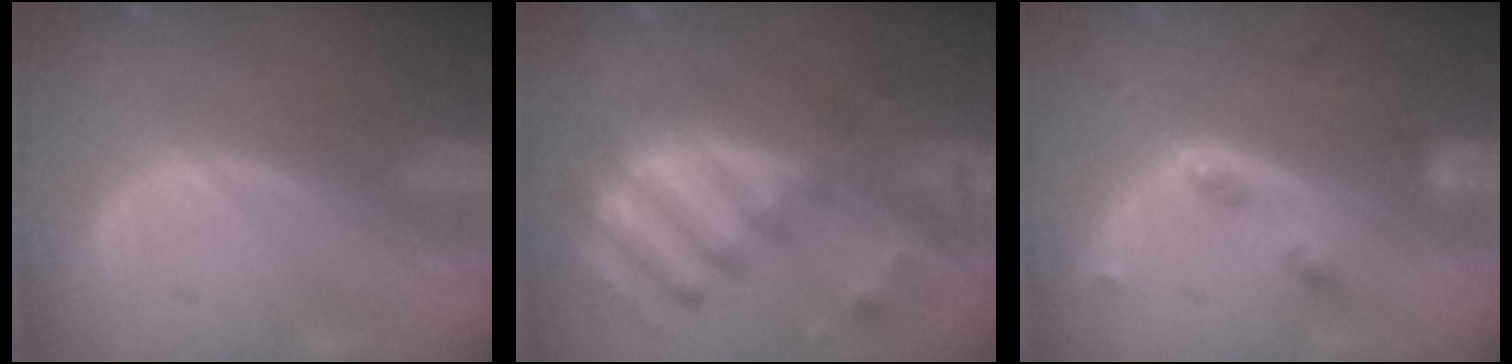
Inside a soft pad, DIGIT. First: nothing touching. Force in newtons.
{"total": 12.4, "press": 10.7, "slide": 6.2}
{"total": 4.3, "press": 3.9, "slide": 1.7}